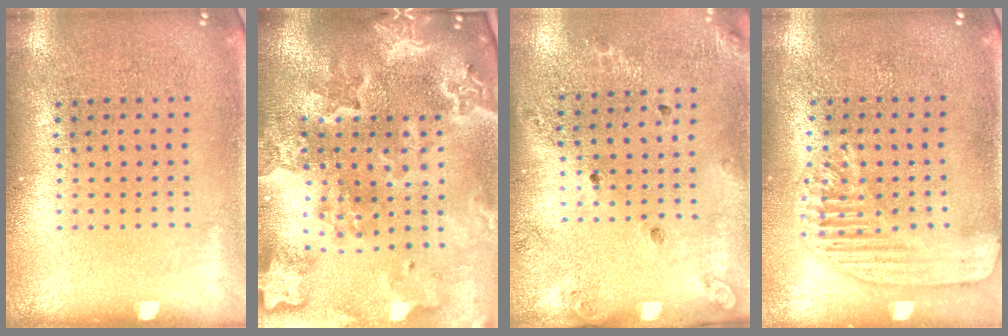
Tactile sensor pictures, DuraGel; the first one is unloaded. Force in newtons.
{"total": 4.4, "press": 3.6, "slide": 2.6}
{"total": 1.4, "press": 1.3, "slide": 0.7}
{"total": 1.7, "press": 1.6, "slide": 0.5}